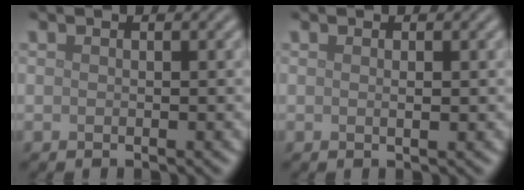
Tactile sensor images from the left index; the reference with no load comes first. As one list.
[{"total": 0.6, "force": [0.1, 0.1, 0.6], "torque": [-0.009, 0.001, 0.001]}]